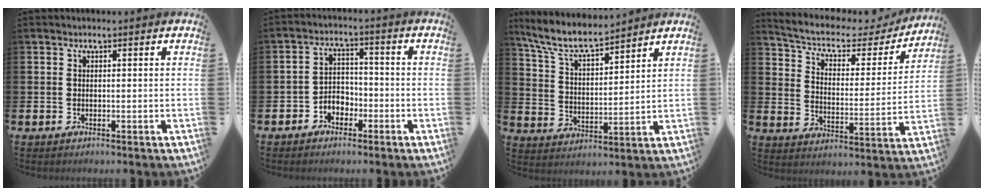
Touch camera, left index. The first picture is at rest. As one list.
[{"total": 3.0, "force": [-2.1, 2.1, 0.6], "torque": [-0.026, 0.003, -0.048]}, {"total": 7.6, "force": [6.9, 1.5, 2.8], "torque": [-0.086, -0.038, 0.122]}, {"total": 5.6, "force": [4.6, 2.3, 2.2], "torque": [-0.068, -0.037, 0.069]}]